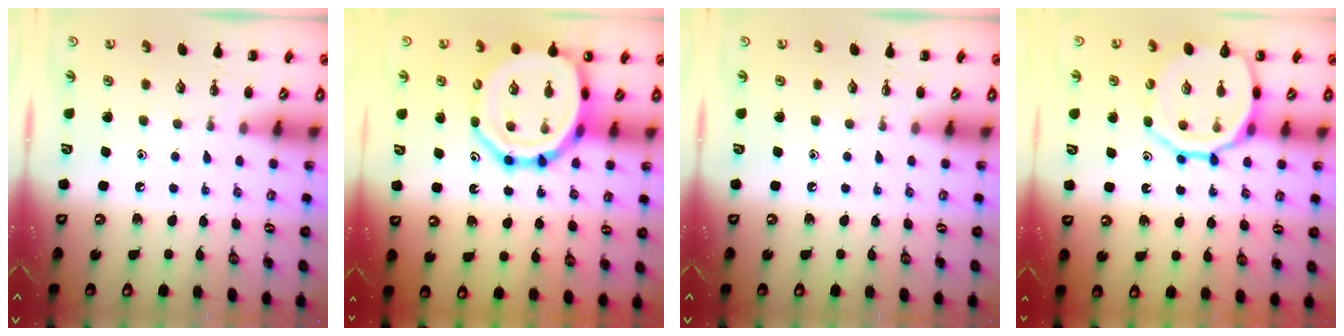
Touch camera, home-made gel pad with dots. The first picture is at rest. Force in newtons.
{"total": 19.7, "press": 19.4, "slide": 3.6}
{"total": 0.0}
{"total": 17.3, "press": 17.1, "slide": 2.8}